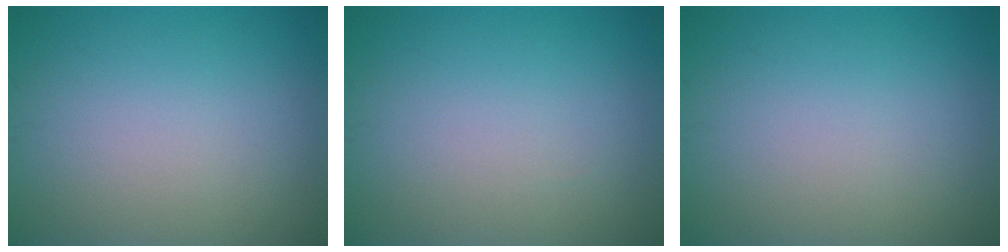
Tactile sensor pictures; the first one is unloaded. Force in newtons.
{"total": 0.0}
{"total": 0.0}